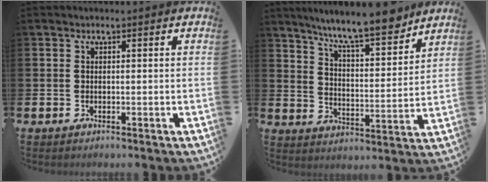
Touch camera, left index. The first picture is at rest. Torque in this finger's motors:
{"motor_torque": [0.54, -0.67, 1.05, 0.21]}